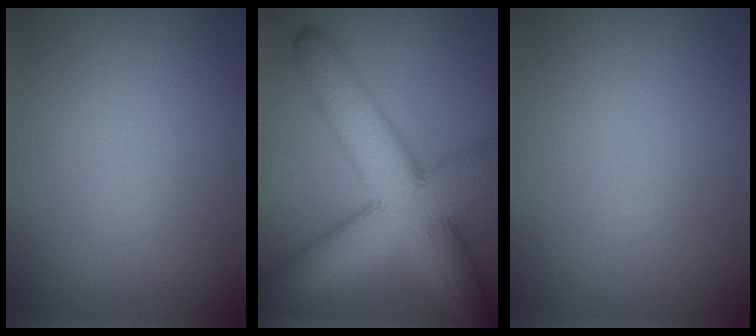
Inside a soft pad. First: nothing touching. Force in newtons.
{"total": 12.6, "press": 12.6, "slide": 0.2}
{"total": 0.0}